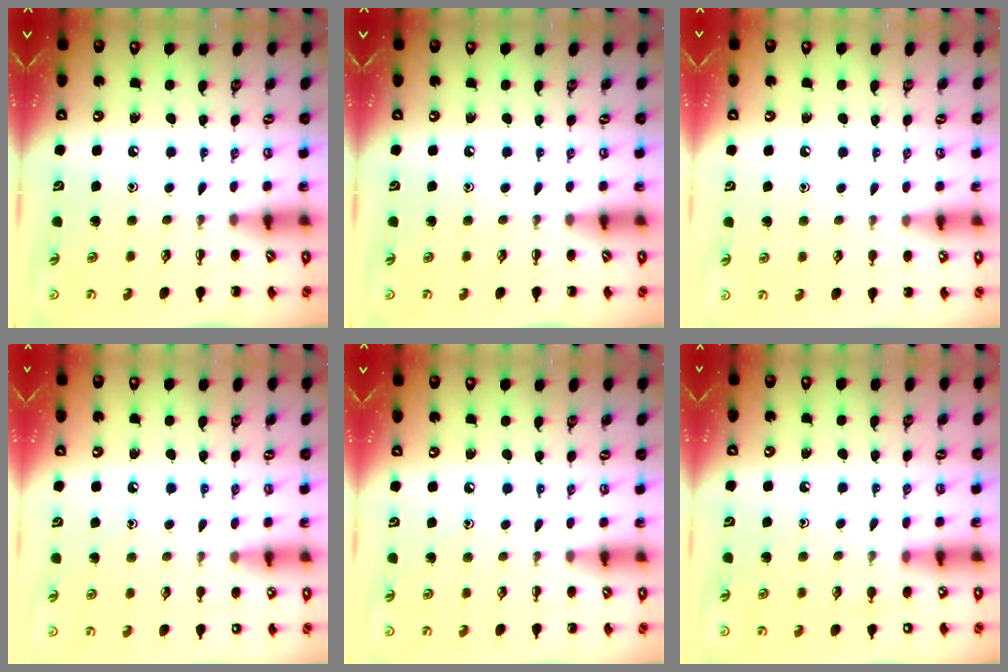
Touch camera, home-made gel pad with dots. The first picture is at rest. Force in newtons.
{"total": 0.0}
{"total": 5.6, "press": 5.2, "slide": 2.2}
{"total": 9.6, "press": 9.3, "slide": 2.5}
{"total": 5.5, "press": 5.3, "slide": 1.6}
{"total": 5.7, "press": 5.5, "slide": 1.7}